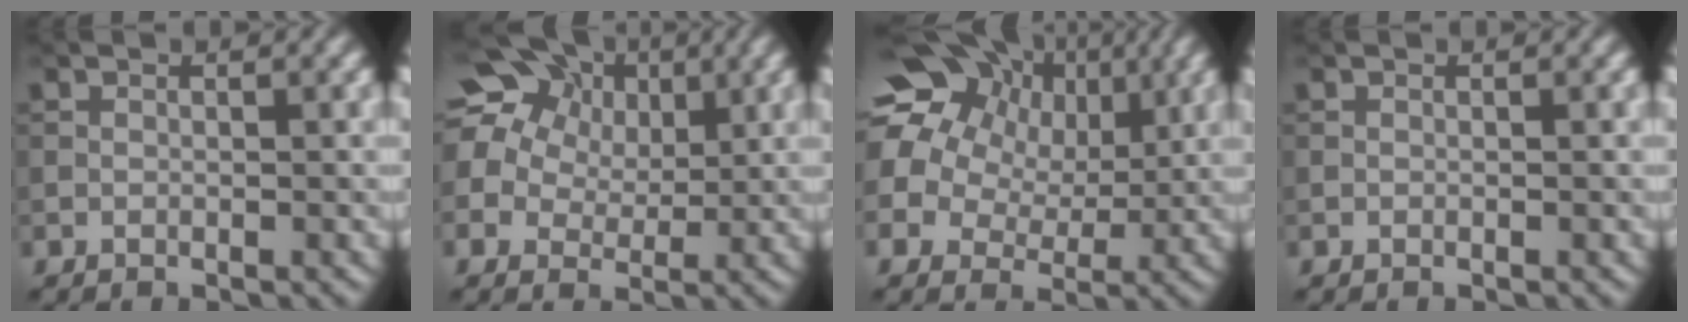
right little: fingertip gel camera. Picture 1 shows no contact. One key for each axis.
{"total": 16.0, "fx": 7.4, "fy": 11.8, "fz": 7.8, "tx": -0.176, "ty": 0.052, "tz": 0.122}
{"total": 17.3, "fx": 6.9, "fy": 13.2, "fz": 8.6, "tx": -0.195, "ty": 0.039, "tz": 0.111}
{"total": 0.0}